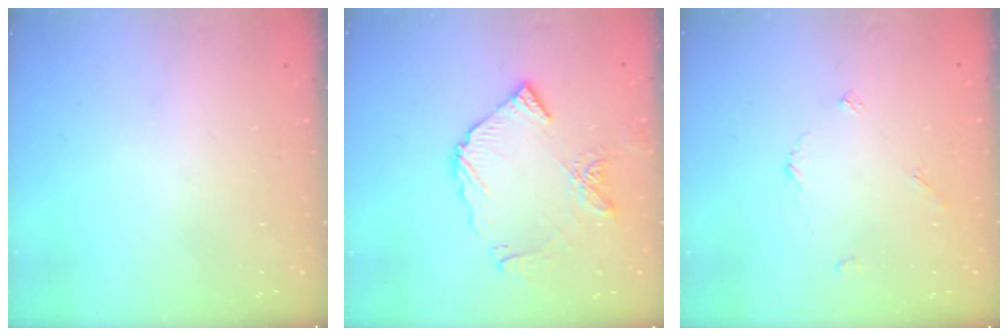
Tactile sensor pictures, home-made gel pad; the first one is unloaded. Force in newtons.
{"total": 10.6, "press": 10.5, "slide": 1.2}
{"total": 3.6, "press": 3.6, "slide": 0.4}